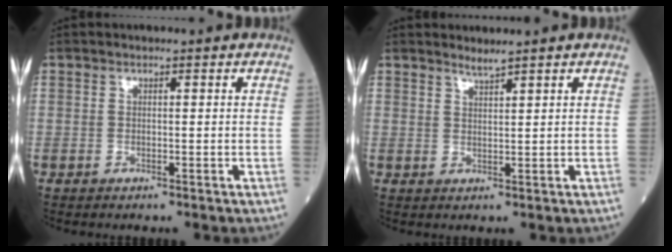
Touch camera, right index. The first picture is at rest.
{"total": 1.5, "force": [1.4, -0.4, 0.4], "torque": [-0.009, -0.007, 0.029]}